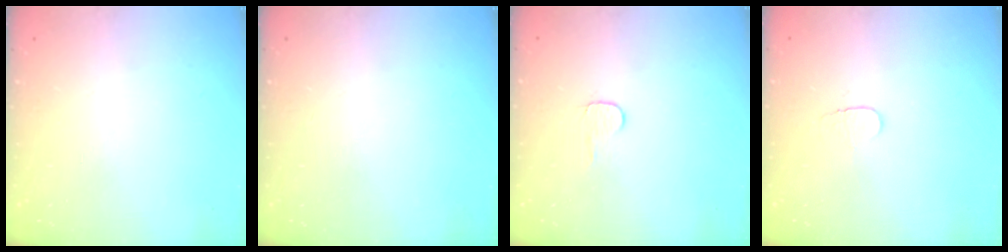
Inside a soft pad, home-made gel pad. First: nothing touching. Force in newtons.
{"total": 0.0}
{"total": 4.0, "press": 4.0, "slide": 0.4}
{"total": 3.9, "press": 3.9, "slide": 0.4}